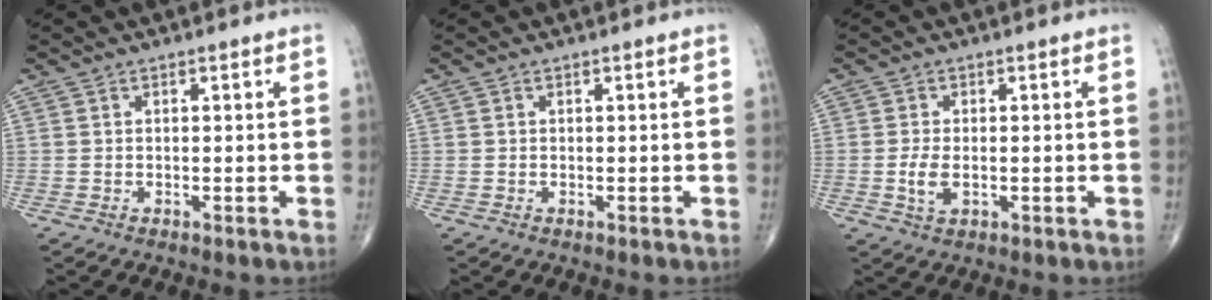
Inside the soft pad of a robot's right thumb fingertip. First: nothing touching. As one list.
[{"total": 0.0}, {"total": 3.6, "force": [-0.6, 1.9, 3.0], "torque": [-0.062, -0.005, -0.010]}]